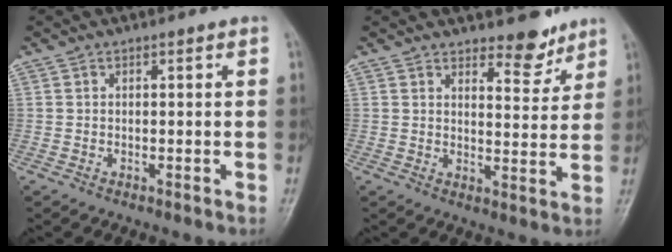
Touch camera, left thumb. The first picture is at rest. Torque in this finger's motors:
{"motor_torque": [-0.23, -0.14, -0.25, -0.28, -0.02]}